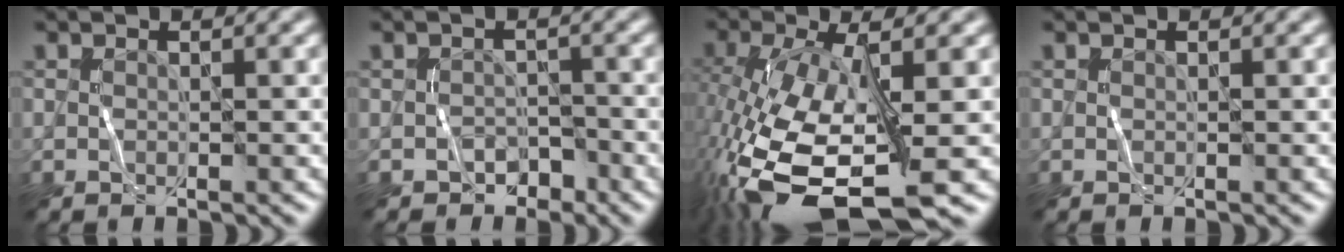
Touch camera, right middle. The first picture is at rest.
{"total": 1.5, "force": [-1.1, 1.0, 0.0], "torque": [0.006, 0.003, -0.017]}
{"total": 12.4, "force": [-4.5, 5.3, 10.4], "torque": [-0.217, -0.038, -0.066]}
{"total": 0.0}